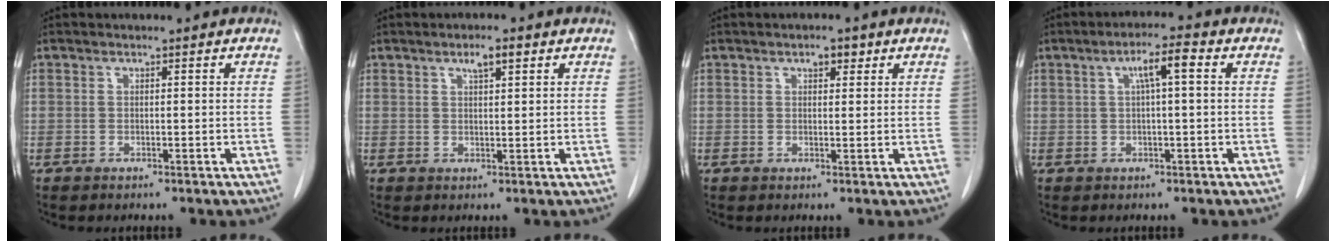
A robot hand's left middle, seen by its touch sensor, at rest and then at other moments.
{"total": 2.6, "force": [1.5, 0.6, 2.0], "torque": [-0.036, 0.003, 0.025]}
{"total": 1.9, "force": [1.1, 1.0, 1.2], "torque": [-0.018, 0.005, 0.016]}
{"total": 4.4, "force": [1.2, 0.4, 4.2], "torque": [-0.073, 0.014, 0.019]}